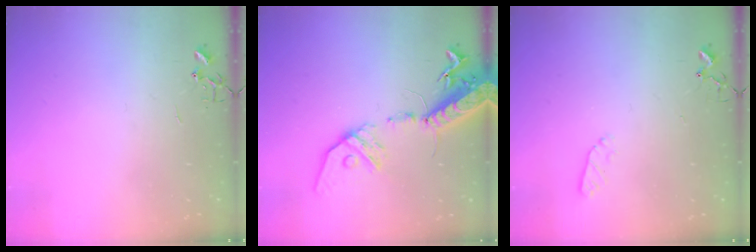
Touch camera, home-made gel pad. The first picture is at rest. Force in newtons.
{"total": 18.2, "press": 17.7, "slide": 4.0}
{"total": 3.5, "press": 3.4, "slide": 0.5}